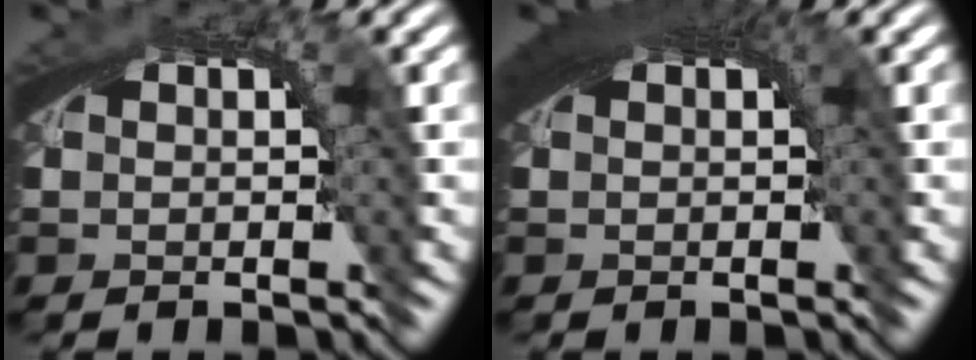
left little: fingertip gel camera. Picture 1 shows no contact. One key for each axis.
{"total": 3.2, "fx": 1.2, "fy": 1.0, "fz": 2.8, "tx": -0.036, "ty": 0.011, "tz": 0.015}